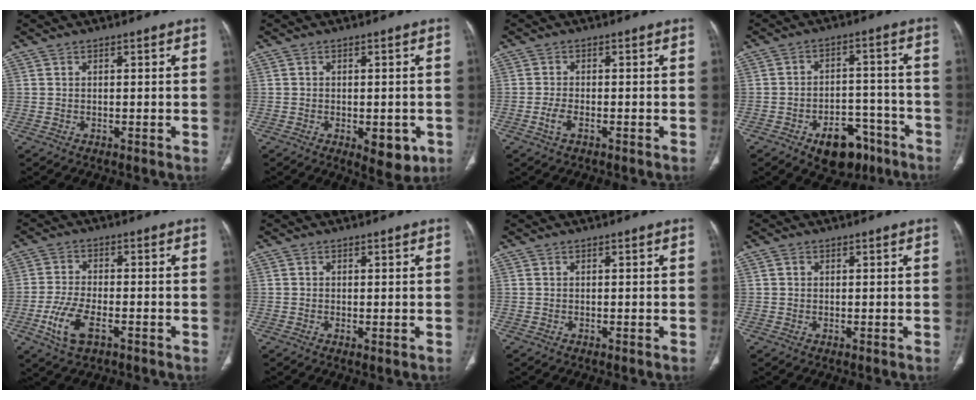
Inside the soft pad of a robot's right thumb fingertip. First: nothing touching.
{"total": 6.3, "force": [-2.1, 3.2, 4.9], "torque": [-0.043, -0.003, -0.018]}
{"total": 2.7, "force": [-1.2, 1.3, 2.0], "torque": [-0.049, 0.007, -0.024]}
{"total": 11.3, "force": [-6.8, 6.8, 5.9], "torque": [-0.048, 0.049, -0.092]}
{"total": 7.9, "force": [-3.3, 3.6, 6.1], "torque": [-0.135, 0.009, -0.062]}
{"total": 0.7, "force": [-0.1, 0.3, 0.6], "torque": [-0.014, -0.004, -0.002]}
{"total": 0.0}
{"total": 0.8, "force": [0.2, 0.7, 0.3], "torque": [0.000, 0.001, 0.004]}